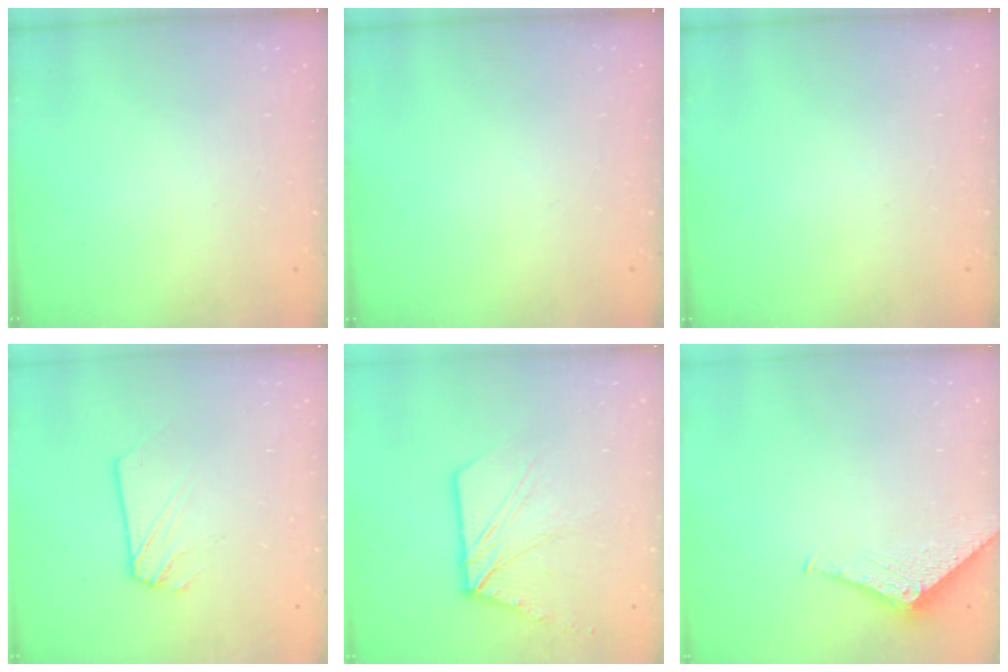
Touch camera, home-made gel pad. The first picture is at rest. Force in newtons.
{"total": 0.0}
{"total": 0.0}
{"total": 2.5, "press": 2.5, "slide": 0.1}
{"total": 13.2, "press": 13.1, "slide": 1.4}
{"total": 4.1, "press": 4.1, "slide": 0.4}